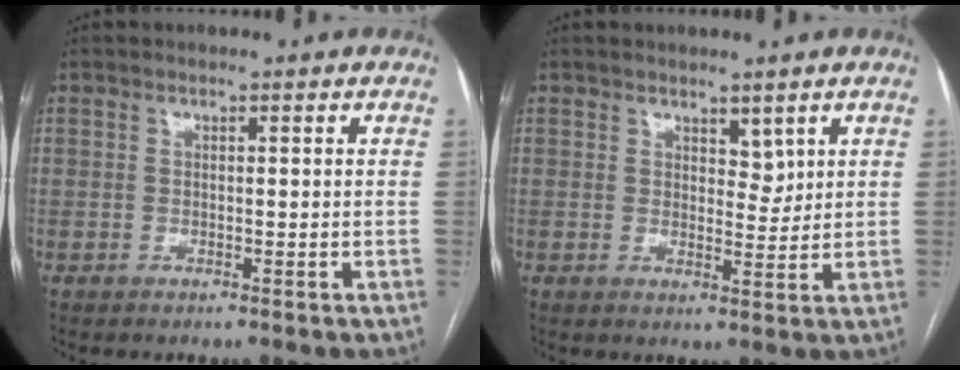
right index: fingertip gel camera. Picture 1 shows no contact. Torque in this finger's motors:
{"motor_torque": [-0.01, 0.13, 0.12, 0.00]}